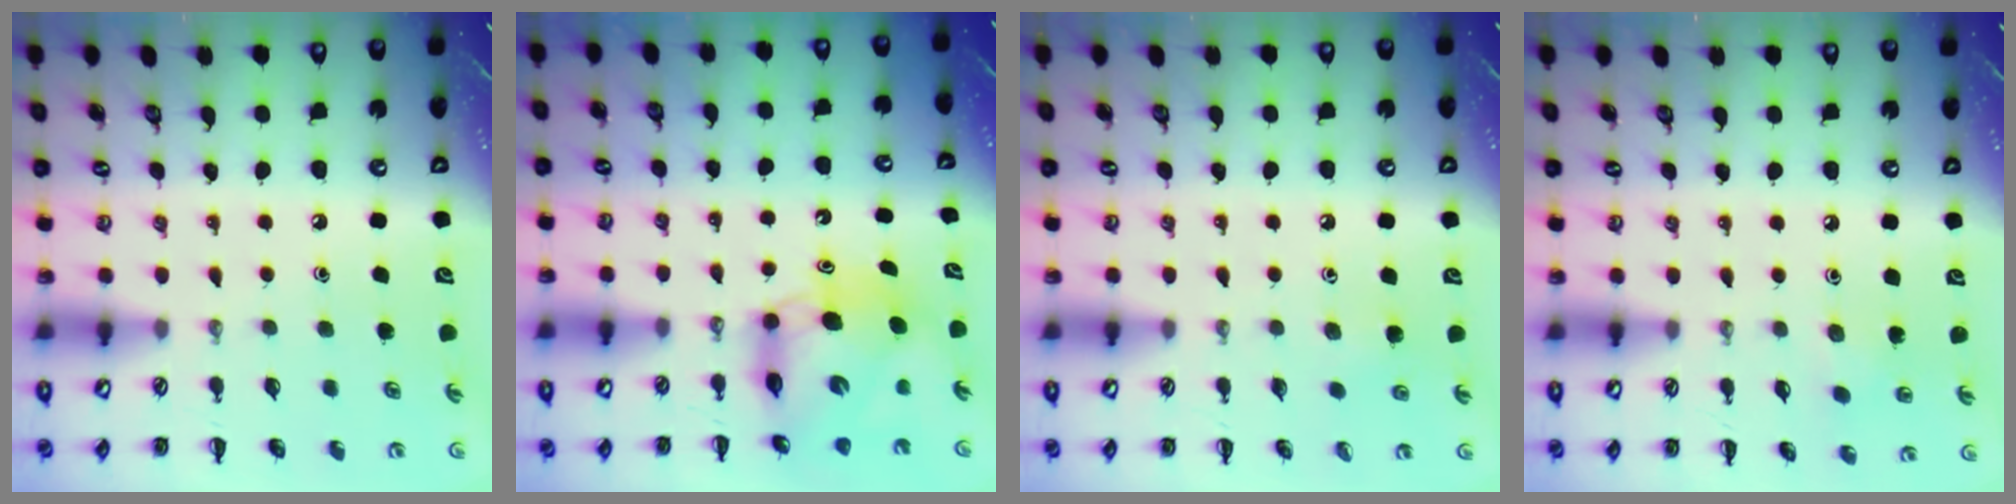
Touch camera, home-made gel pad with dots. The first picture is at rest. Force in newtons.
{"total": 9.3, "press": 8.9, "slide": 2.6}
{"total": 2.4, "press": 2.3, "slide": 0.9}
{"total": 3.0, "press": 2.8, "slide": 1.0}